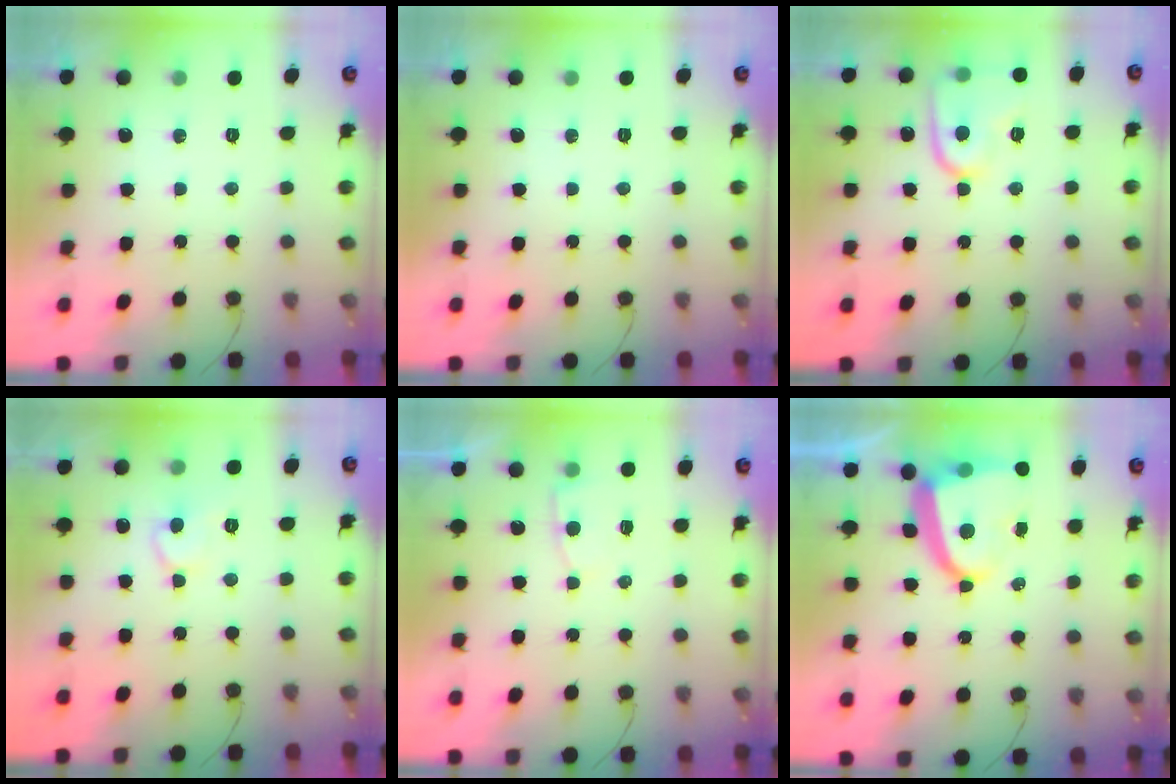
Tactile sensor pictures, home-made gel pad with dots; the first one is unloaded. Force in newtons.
{"total": 0.0}
{"total": 11.0, "press": 10.9, "slide": 1.2}
{"total": 7.2, "press": 7.1, "slide": 0.7}
{"total": 3.8, "press": 3.7, "slide": 0.4}
{"total": 9.9, "press": 9.9, "slide": 1.0}